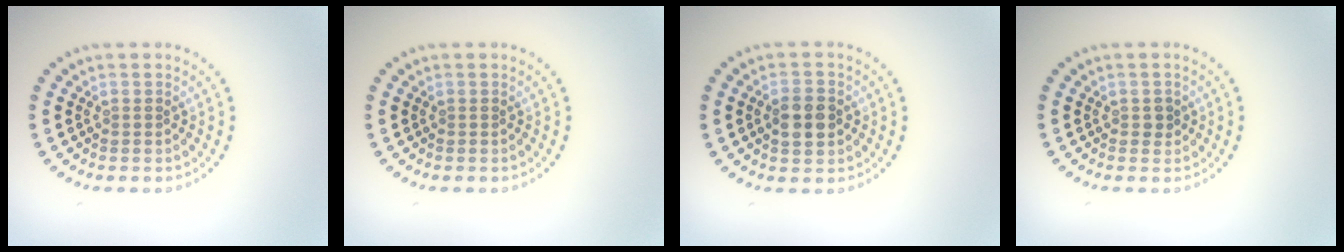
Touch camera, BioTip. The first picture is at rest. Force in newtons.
{"total": 0.0}
{"total": 3.2, "press": 3.2, "slide": 0.4}
{"total": 1.0, "press": 0.9, "slide": 0.3}